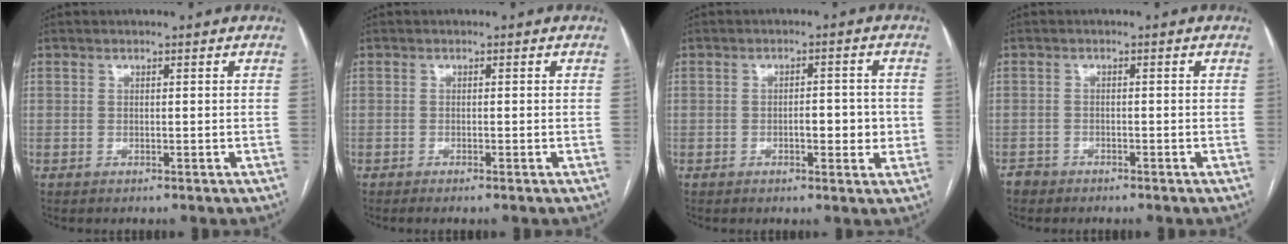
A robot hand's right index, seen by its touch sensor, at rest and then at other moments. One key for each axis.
{"total": 1.2, "fx": -0.9, "fy": -0.2, "fz": 0.8, "tx": -0.014, "ty": 0.000, "tz": -0.014}
{"total": 4.5, "fx": -0.8, "fy": 1.7, "fz": 4.1, "tx": -0.053, "ty": 0.004, "tz": -0.009}
{"total": 1.6, "fx": -1.4, "fy": 0.7, "fz": -0.1, "tx": -0.002, "ty": 0.001, "tz": -0.026}